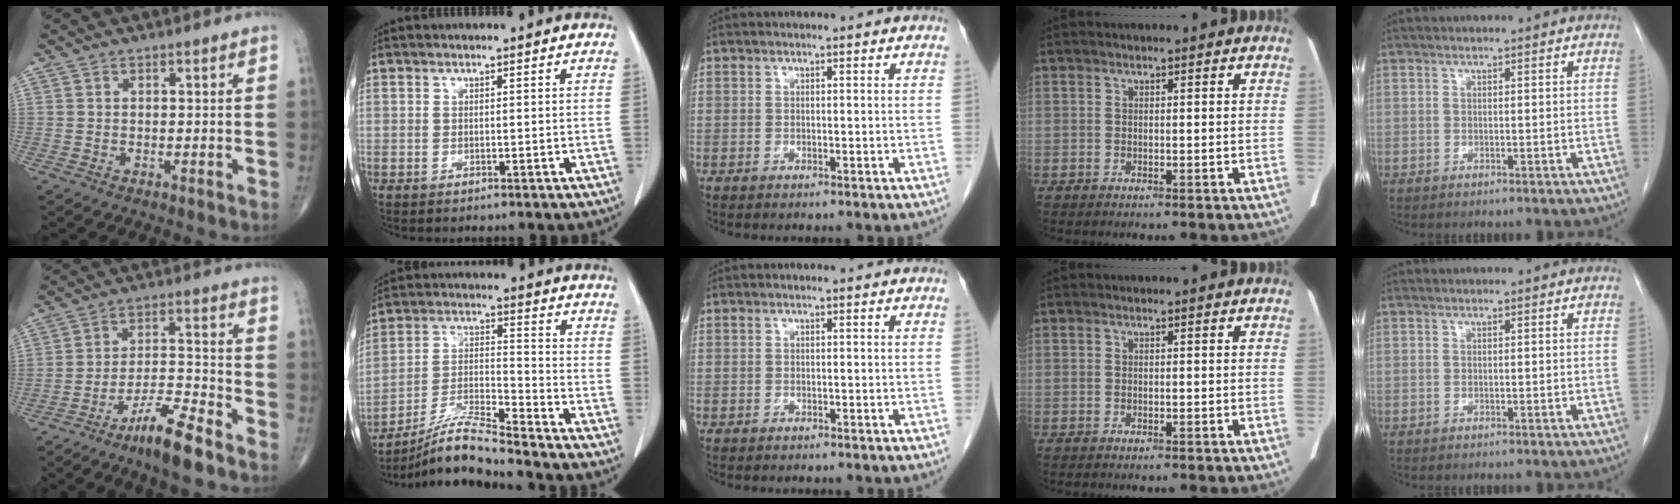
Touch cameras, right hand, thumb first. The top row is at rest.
{"thumb": {"total": 11.0, "force": [-7.8, 1.7, 7.5], "torque": [-0.136, 0.056, -0.140]}, "index": {"total": 9.9, "force": [-9.0, -1.2, 3.9], "torque": [-0.080, -0.003, -0.166]}}